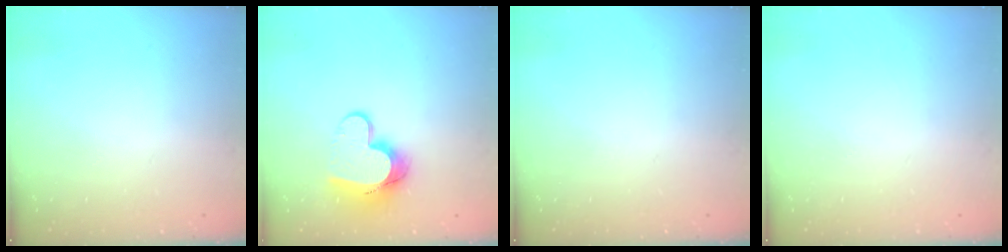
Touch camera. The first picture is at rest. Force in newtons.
{"total": 11.5, "press": 11.4, "slide": 1.2}
{"total": 0.0}
{"total": 0.0}